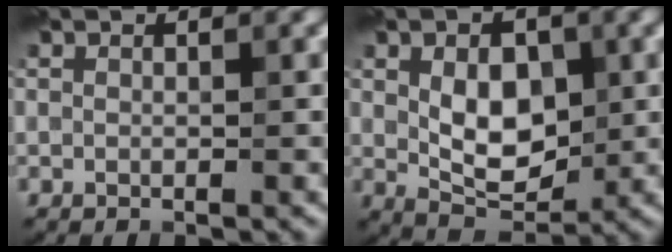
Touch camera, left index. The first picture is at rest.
{"total": 5.6, "force": [0.2, 3.6, 4.3], "torque": [-0.071, -0.009, 0.008]}